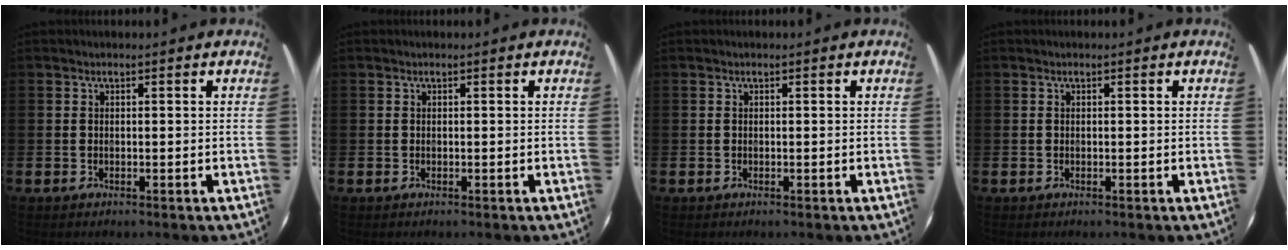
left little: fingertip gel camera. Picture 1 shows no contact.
{"total": 0.0}
{"total": 0.0}
{"total": 0.0}